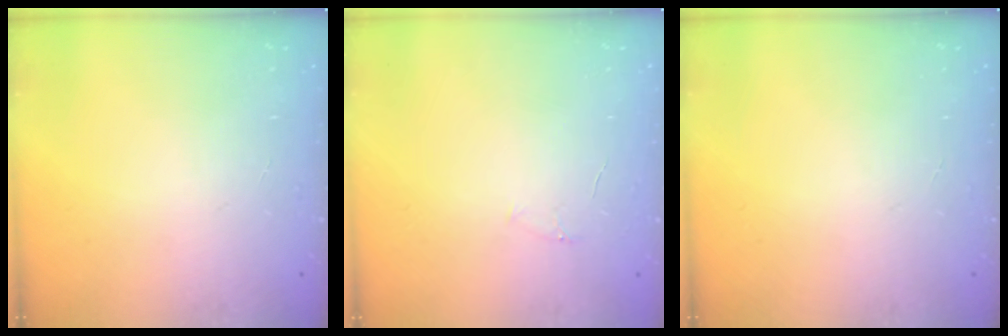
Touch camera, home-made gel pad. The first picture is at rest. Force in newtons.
{"total": 4.0, "press": 3.8, "slide": 1.1}
{"total": 0.0}